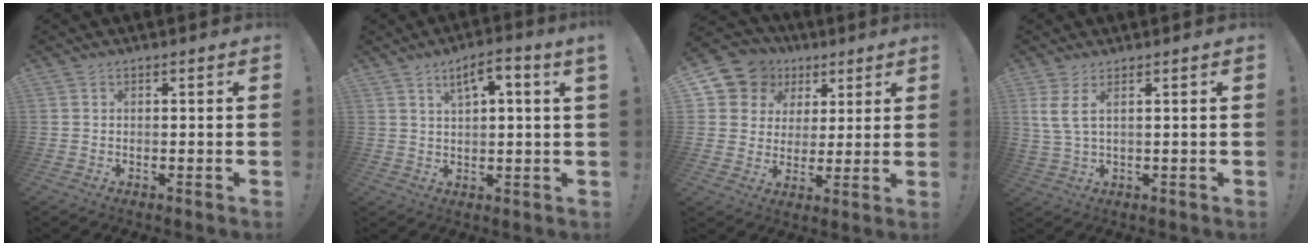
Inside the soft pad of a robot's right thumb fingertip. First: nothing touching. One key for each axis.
{"total": 5.4, "fx": 2.6, "fy": 0.4, "fz": 4.7, "tx": -0.078, "ty": -0.008, "tz": 0.040}
{"total": 10.2, "fx": 4.9, "fy": 8.7, "fz": 2.2, "tx": -0.036, "ty": -0.032, "tz": 0.102}
{"total": 4.6, "fx": 2.3, "fy": 0.7, "fz": 4.0, "tx": -0.070, "ty": -0.014, "tz": 0.043}